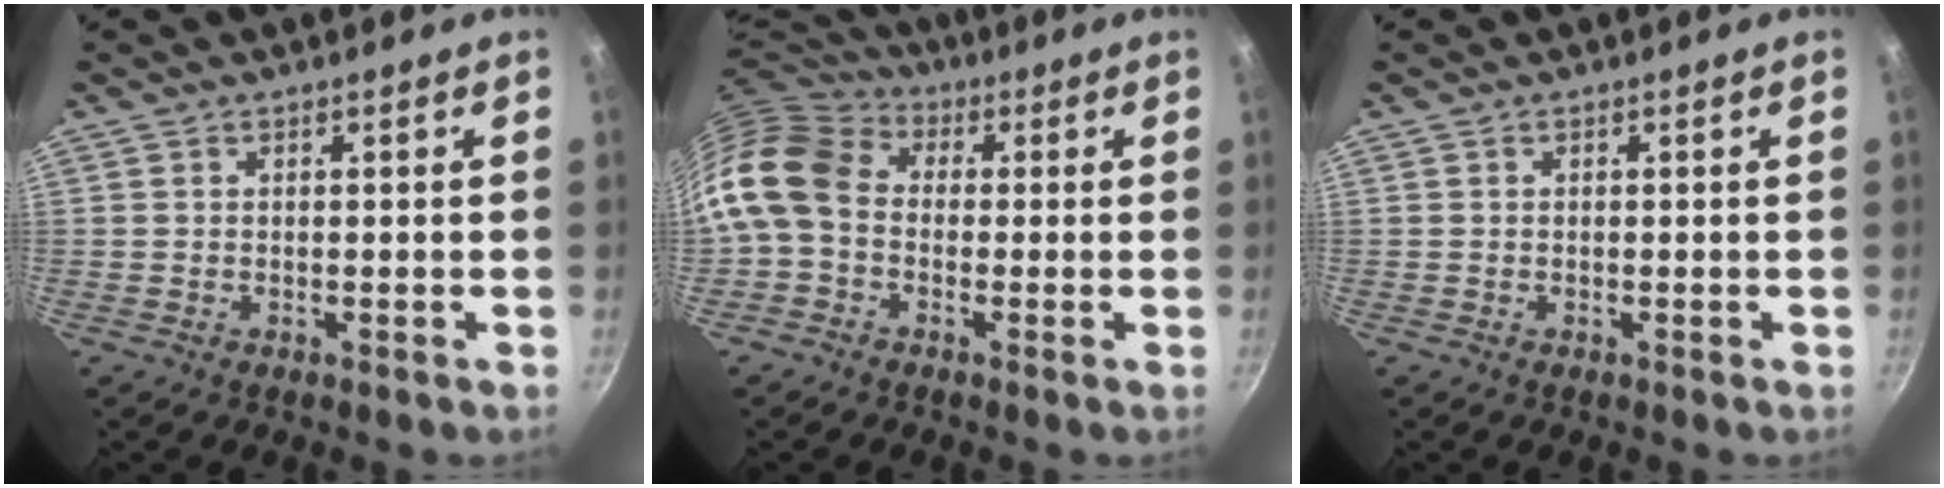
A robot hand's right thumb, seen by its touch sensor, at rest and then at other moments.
{"total": 14.7, "force": [-0.9, 11.4, 9.3], "torque": [-0.189, 0.040, -0.038]}
{"total": 0.0}